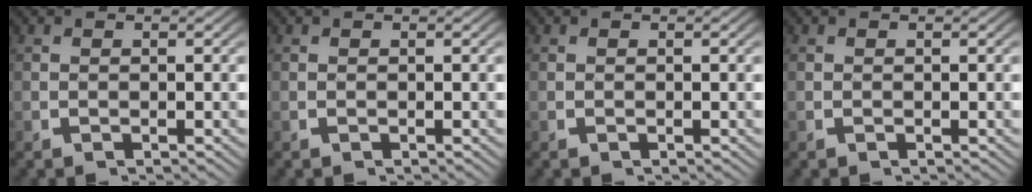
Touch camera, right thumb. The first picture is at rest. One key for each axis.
{"total": 0.0}
{"total": 0.0}
{"total": 0.0}